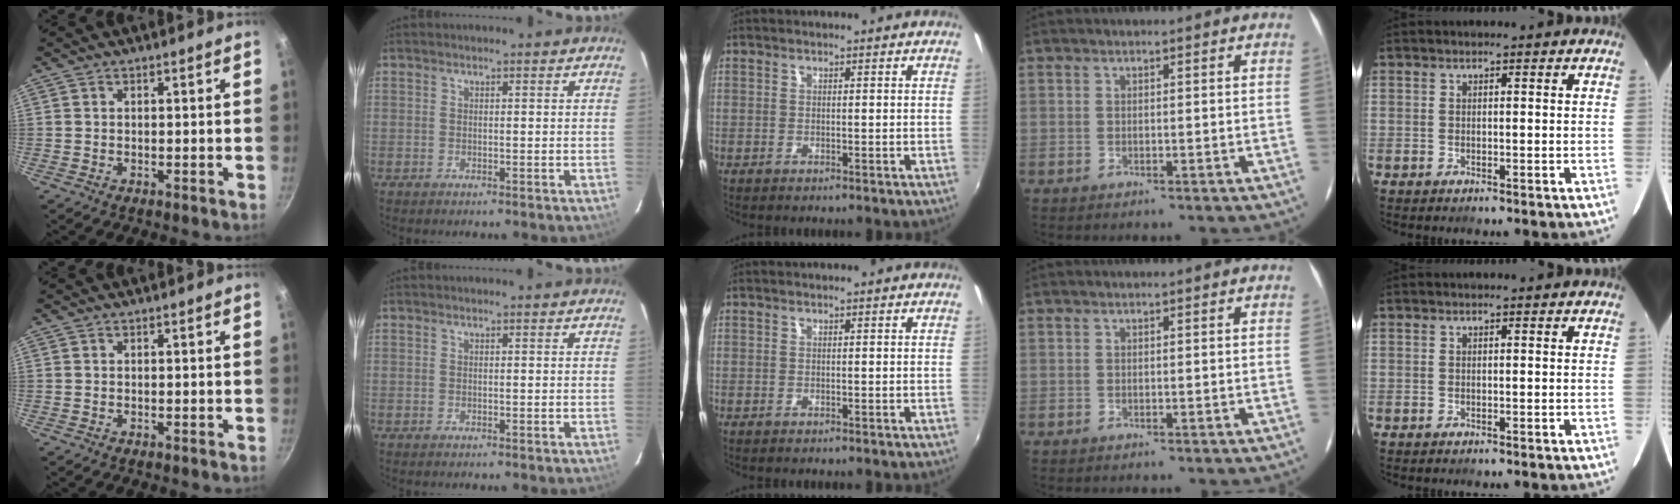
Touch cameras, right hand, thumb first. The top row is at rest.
{}